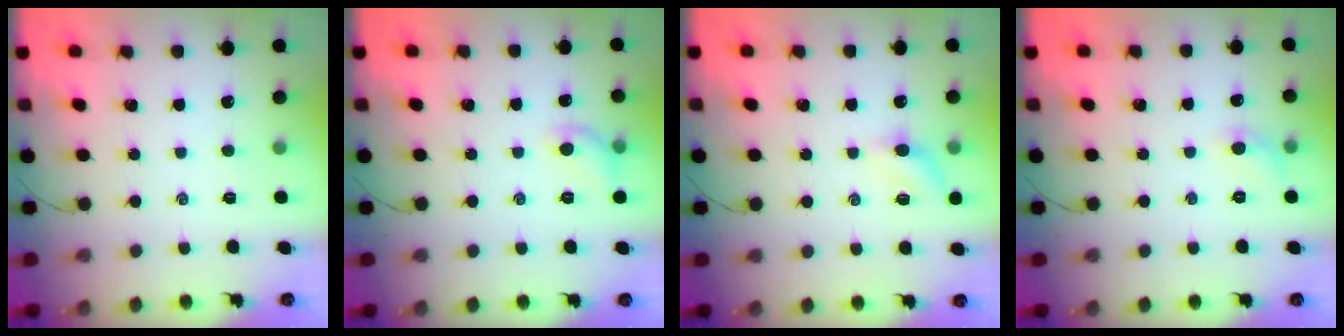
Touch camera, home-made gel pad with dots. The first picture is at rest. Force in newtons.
{"total": 6.6, "press": 6.5, "slide": 1.3}
{"total": 5.5, "press": 5.3, "slide": 1.4}
{"total": 5.4, "press": 5.0, "slide": 2.0}